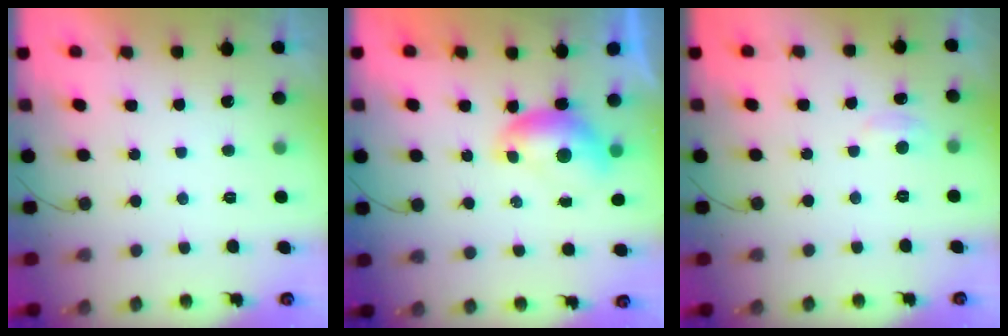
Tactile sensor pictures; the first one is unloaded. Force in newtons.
{"total": 6.1, "press": 6.1, "slide": 0.6}
{"total": 3.2, "press": 3.2, "slide": 0.4}